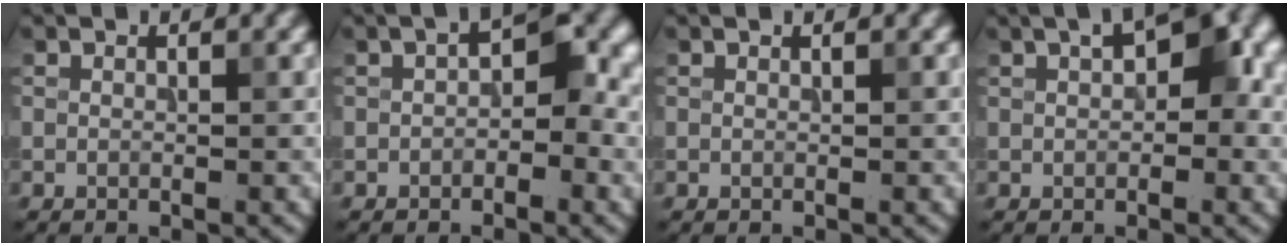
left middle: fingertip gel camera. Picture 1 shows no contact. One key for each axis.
{"total": 3.4, "fx": -0.1, "fy": 1.8, "fz": 2.8, "tx": -0.028, "ty": 0.007, "tz": -0.010}
{"total": 0.0}
{"total": 5.9, "fx": 1.3, "fy": 3.0, "fz": 4.9, "tx": -0.057, "ty": 0.018, "tz": 0.014}